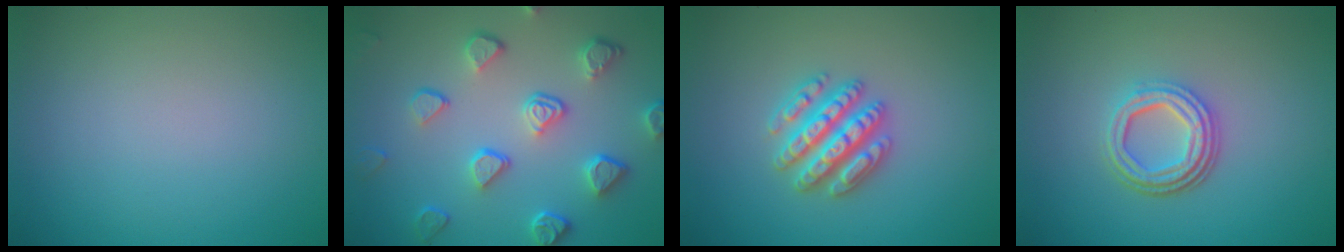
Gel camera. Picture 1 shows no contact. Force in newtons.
{"total": 5.1, "press": 4.2, "slide": 2.9}
{"total": 4.7, "press": 4.6, "slide": 0.9}
{"total": 4.4, "press": 3.2, "slide": 3.0}